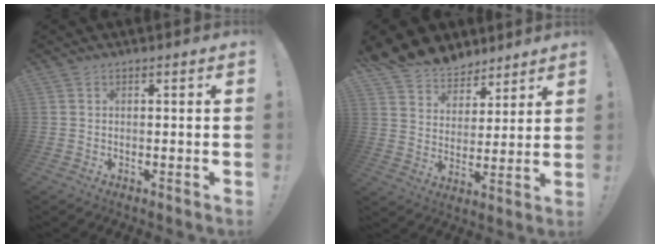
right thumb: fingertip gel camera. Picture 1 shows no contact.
{"total": 9.5, "force": [7.5, 5.7, 0.9], "torque": [-0.028, -0.060, 0.149]}